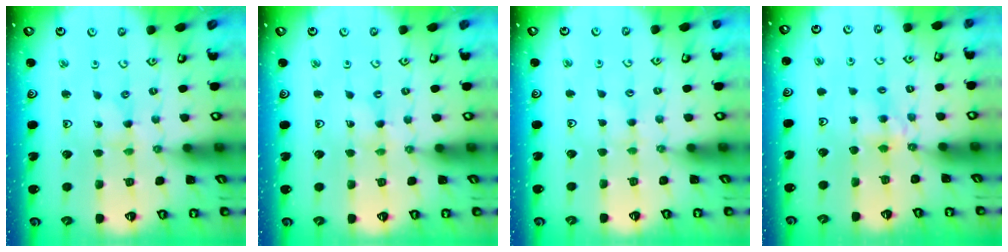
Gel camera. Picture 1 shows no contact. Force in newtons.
{"total": 0.0}
{"total": 1.5, "press": 1.4, "slide": 0.3}
{"total": 4.5, "press": 4.5, "slide": 0.5}